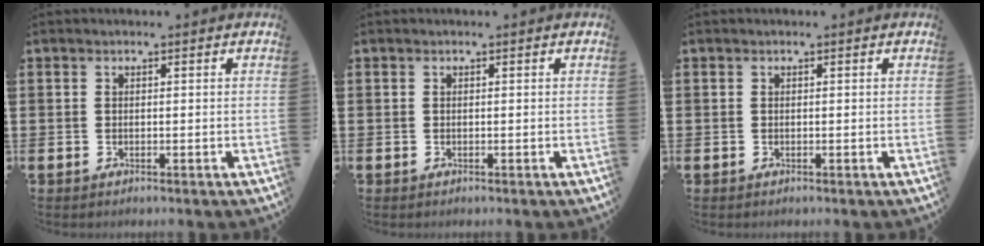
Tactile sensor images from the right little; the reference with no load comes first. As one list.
[{"total": 0.0}, {"total": 0.0}]